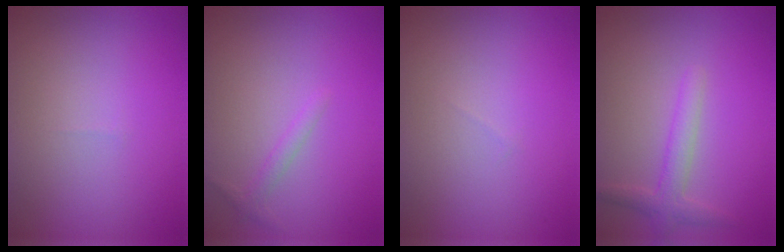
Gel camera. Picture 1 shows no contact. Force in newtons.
{"total": 1.1, "press": 1.1, "slide": 0.1}
{"total": 0.0}
{"total": 2.3, "press": 2.3, "slide": 0.1}